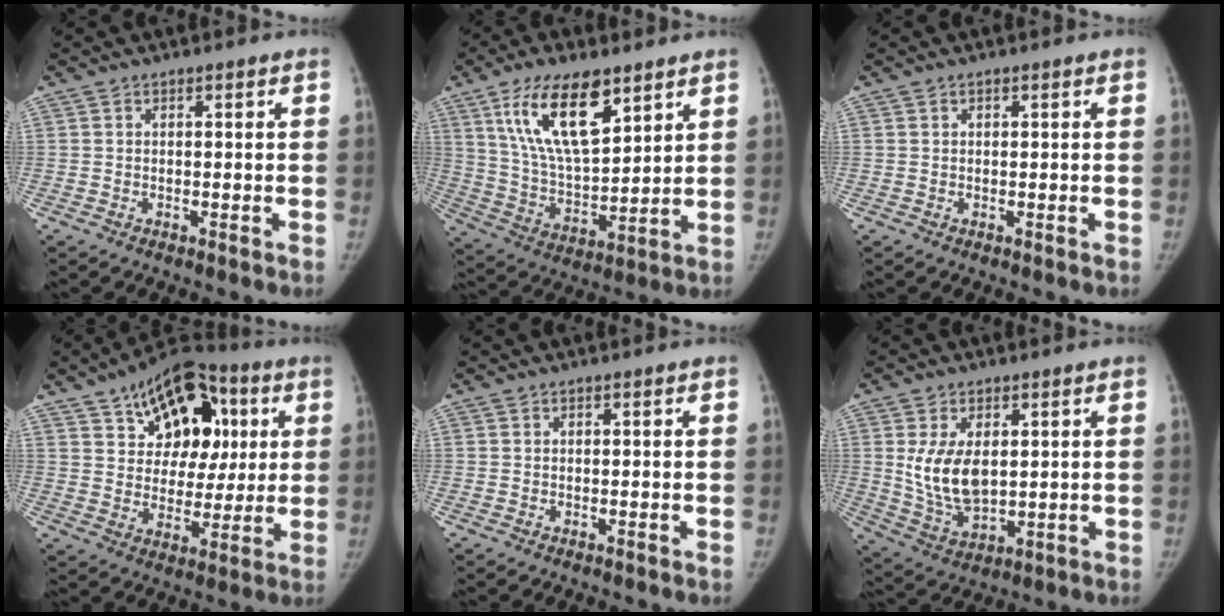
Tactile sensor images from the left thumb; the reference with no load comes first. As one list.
[{"total": 17.0, "force": [9.1, 7.0, 12.5], "torque": [-0.198, -0.041, 0.175]}, {"total": 0.0}, {"total": 19.9, "force": [7.8, 12.8, 13.1], "torque": [-0.142, 0.001, 0.120]}, {"total": 0.0}, {"total": 10.5, "force": [1.7, 6.2, 8.3], "torque": [-0.141, -0.017, 0.049]}]